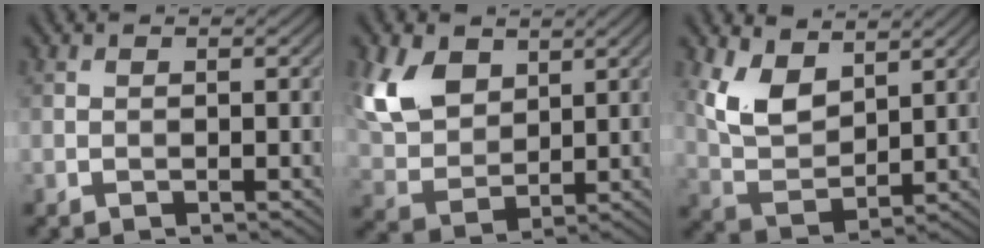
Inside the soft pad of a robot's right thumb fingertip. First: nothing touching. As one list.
[{"total": 8.5, "force": [4.2, 5.4, 5.0], "torque": [-0.138, 0.001, 0.085]}, {"total": 7.4, "force": [4.0, 3.8, 4.8], "torque": [-0.110, -0.005, 0.083]}]